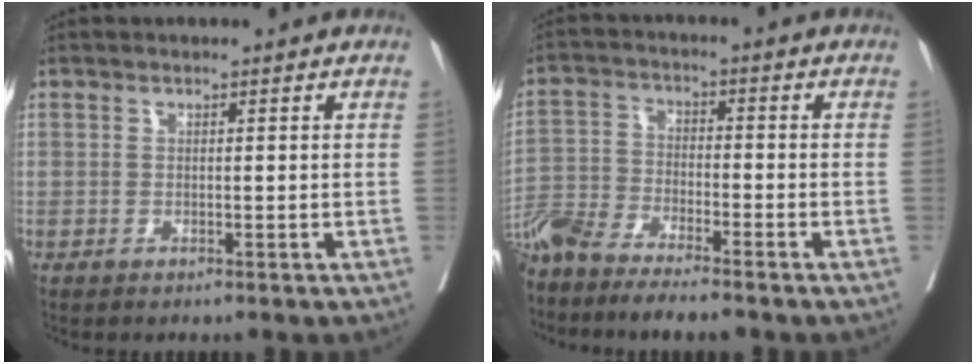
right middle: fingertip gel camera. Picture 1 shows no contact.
{"total": 11.7, "force": [-10.1, 1.0, 5.9], "torque": [-0.112, -0.024, -0.179]}